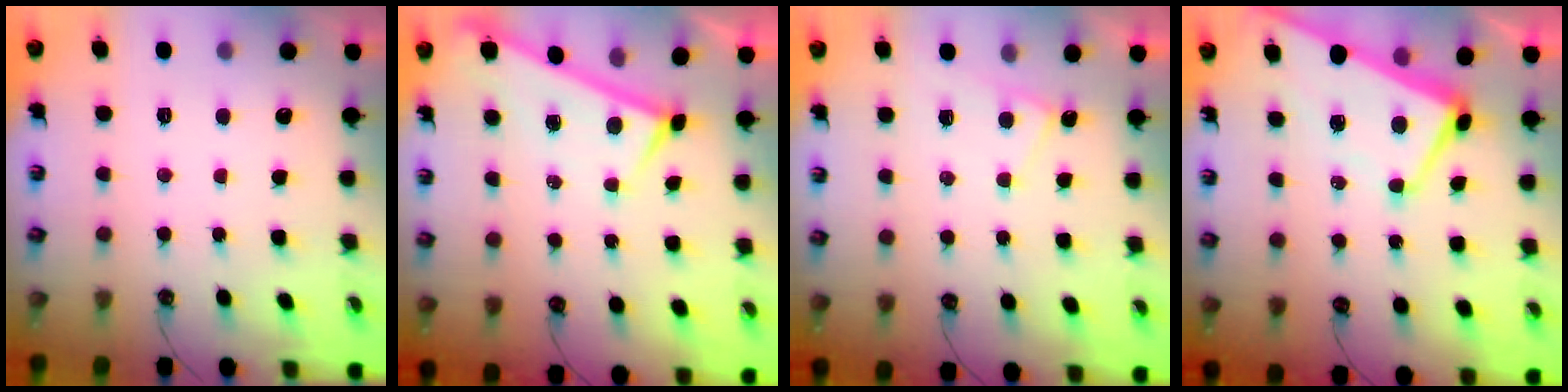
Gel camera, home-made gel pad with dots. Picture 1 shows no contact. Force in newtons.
{"total": 0.0}
{"total": 0.6, "press": 0.6, "slide": 0.1}
{"total": 0.8, "press": 0.2, "slide": 0.8}